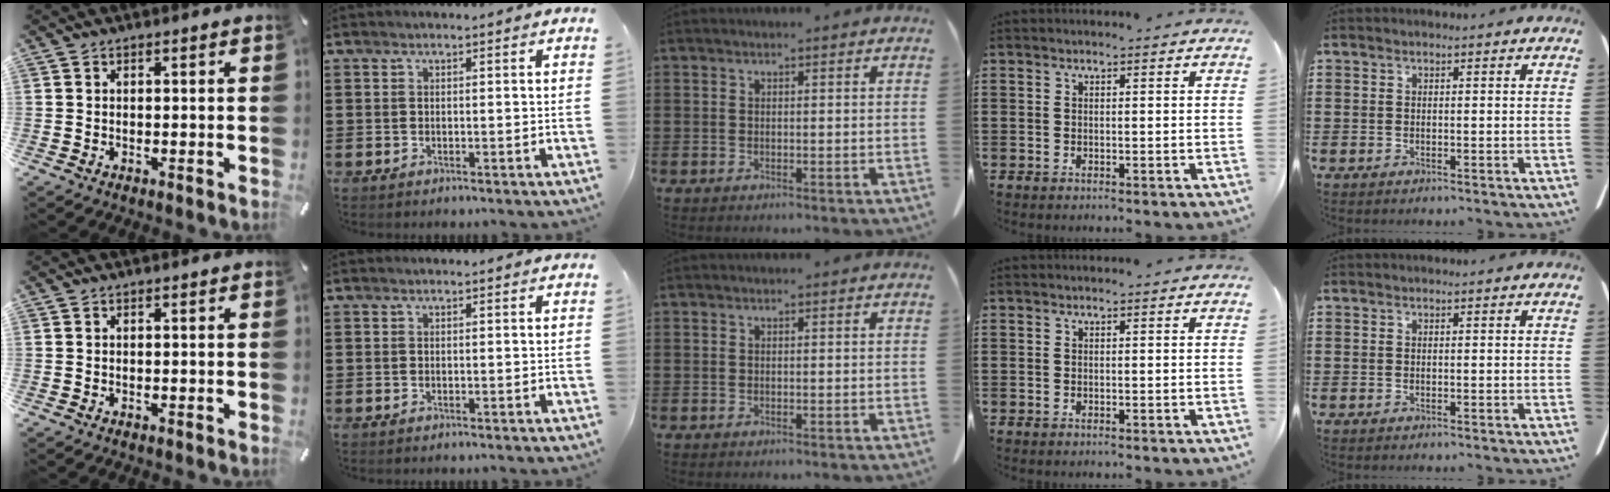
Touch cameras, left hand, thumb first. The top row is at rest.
{}